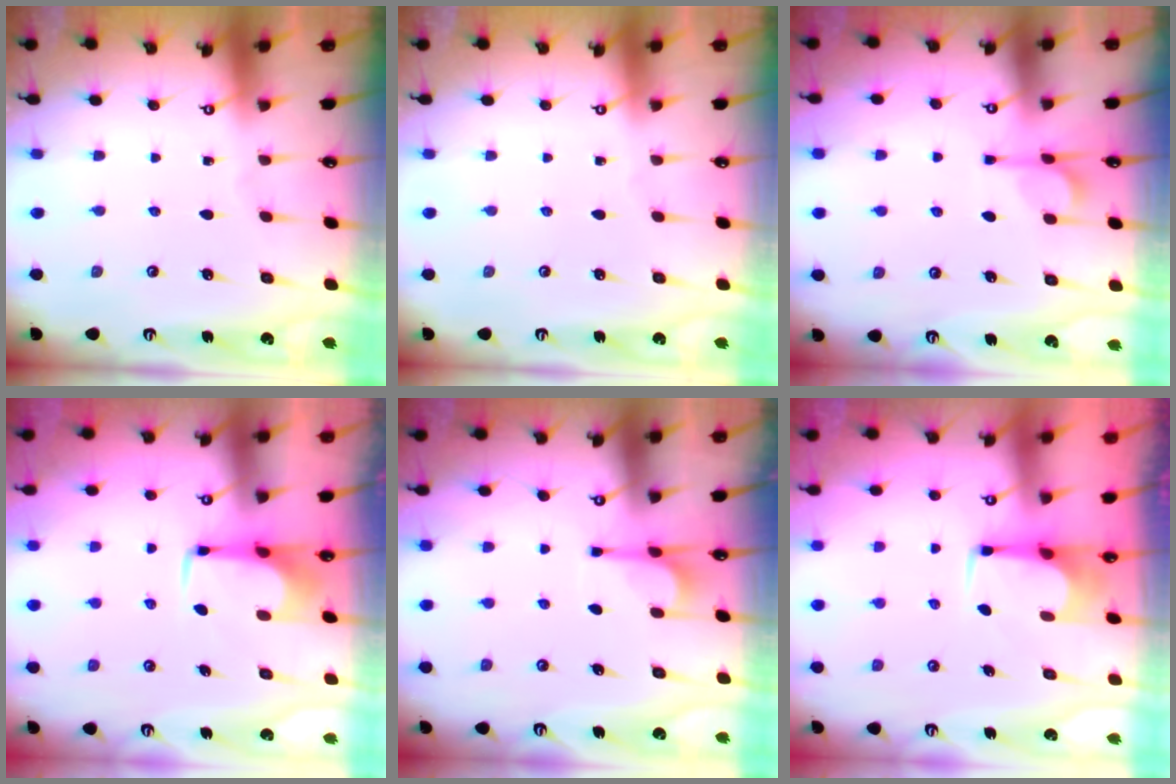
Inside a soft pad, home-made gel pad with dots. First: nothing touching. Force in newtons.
{"total": 0.0}
{"total": 5.2, "press": 5.1, "slide": 0.7}
{"total": 1.0, "press": 0.9, "slide": 0.4}
{"total": 4.0, "press": 3.9, "slide": 0.6}
{"total": 2.3, "press": 2.3, "slide": 0.4}